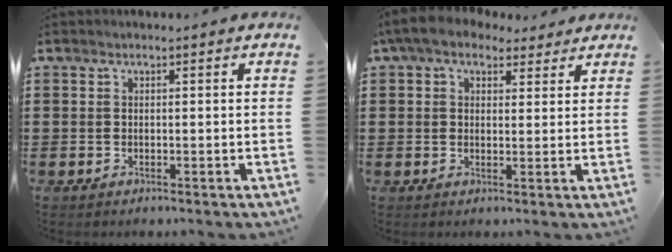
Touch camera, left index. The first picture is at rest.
{"total": 5.3, "force": [3.8, 2.5, 2.7], "torque": [-0.064, 0.003, 0.072]}